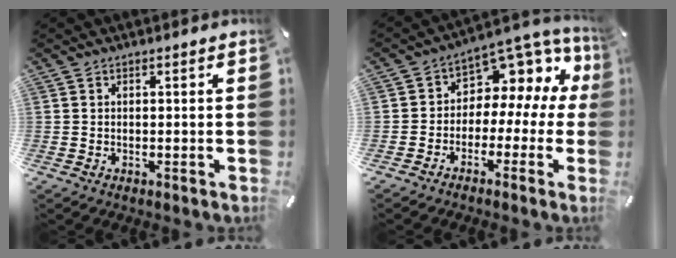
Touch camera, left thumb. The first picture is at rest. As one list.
[{"total": 7.7, "force": [2.1, 6.1, 4.2], "torque": [-0.070, -0.028, 0.039]}]